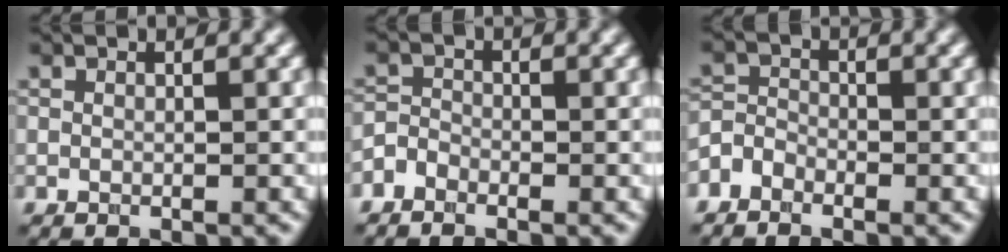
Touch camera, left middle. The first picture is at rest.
{"total": 1.6, "force": [-1.2, 0.9, 0.4], "torque": [-0.006, 0.005, -0.032]}
{"total": 2.0, "force": [-1.5, 1.1, 0.5], "torque": [-0.012, 0.006, -0.040]}